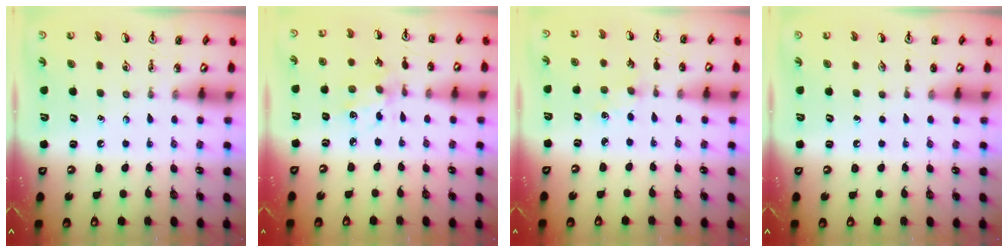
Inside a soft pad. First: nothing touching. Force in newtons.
{"total": 3.9, "press": 3.8, "slide": 1.0}
{"total": 1.3, "press": 1.3, "slide": 0.2}
{"total": 0.0}